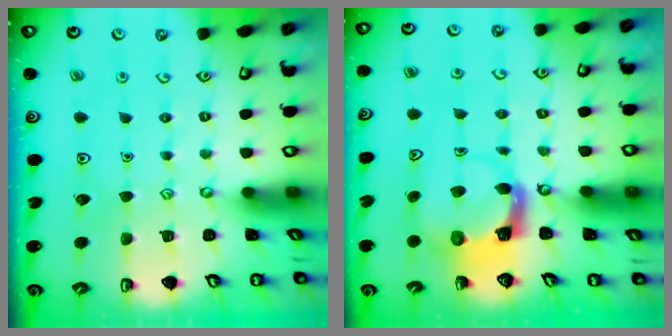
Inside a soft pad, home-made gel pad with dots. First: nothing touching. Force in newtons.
{"total": 4.2, "press": 4.2, "slide": 0.2}